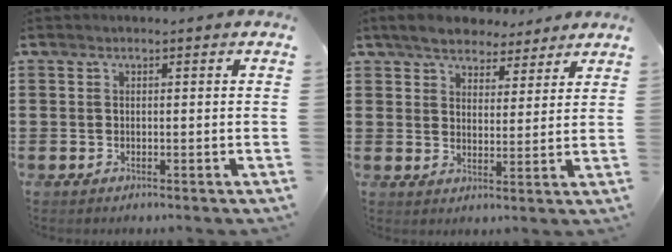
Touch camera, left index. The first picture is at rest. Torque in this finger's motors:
{"motor_torque": [0.41, -0.48, 0.42, 0.10]}